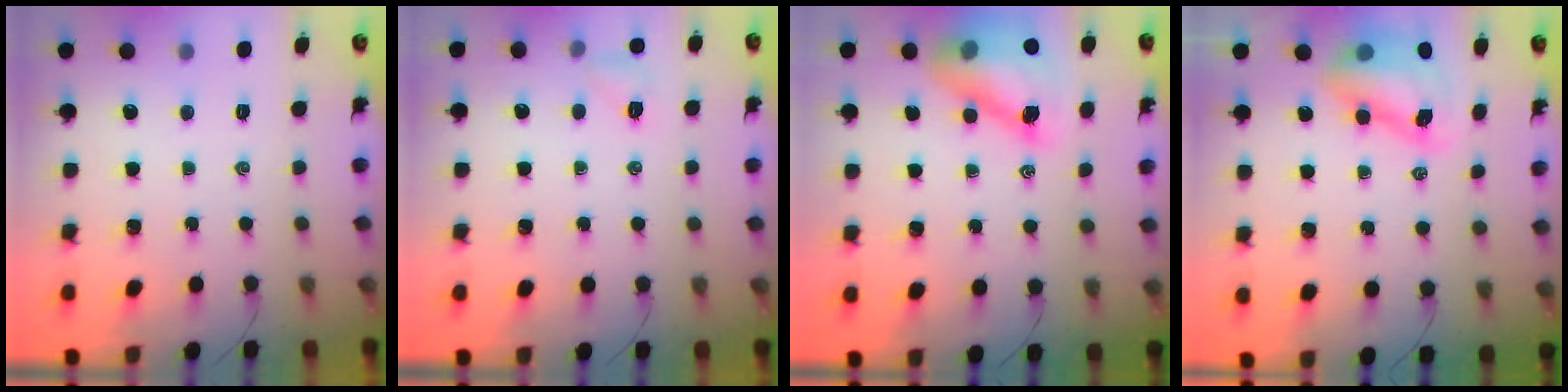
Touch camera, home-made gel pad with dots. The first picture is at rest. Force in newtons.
{"total": 5.3, "press": 5.1, "slide": 1.3}
{"total": 13.6, "press": 13.0, "slide": 3.9}
{"total": 9.0, "press": 8.8, "slide": 2.1}